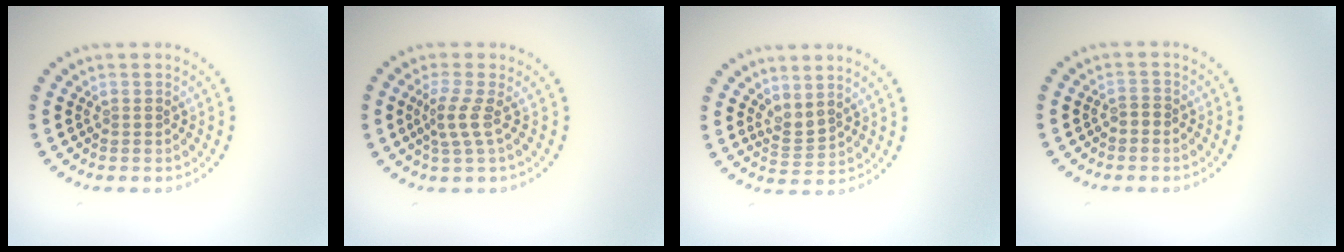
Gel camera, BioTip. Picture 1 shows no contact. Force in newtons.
{"total": 2.3, "press": 1.6, "slide": 1.6}
{"total": 1.6, "press": 1.1, "slide": 1.1}
{"total": 0.9, "press": 0.8, "slide": 0.5}